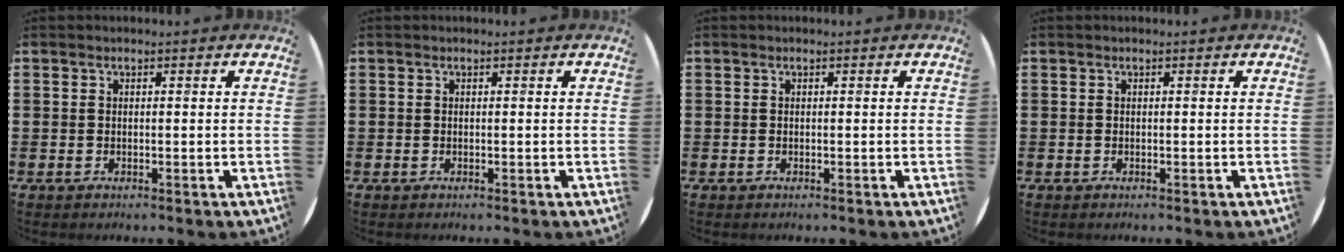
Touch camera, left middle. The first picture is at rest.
{"total": 0.0}
{"total": 0.0}
{"total": 0.0}